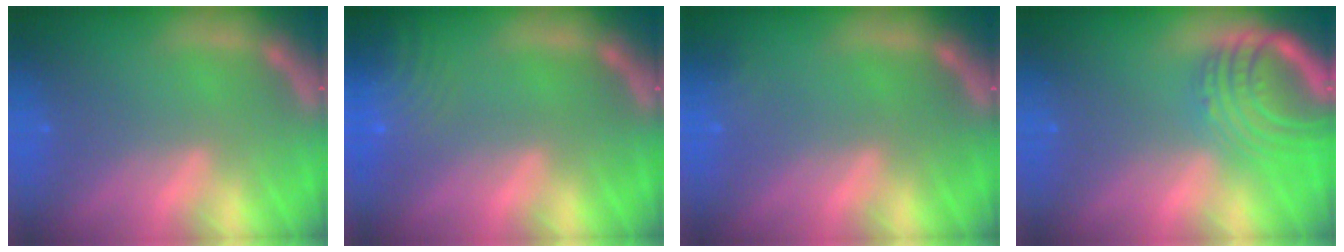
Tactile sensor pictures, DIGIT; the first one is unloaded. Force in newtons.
{"total": 8.0}
{"total": 0.9}
{"total": 7.6}